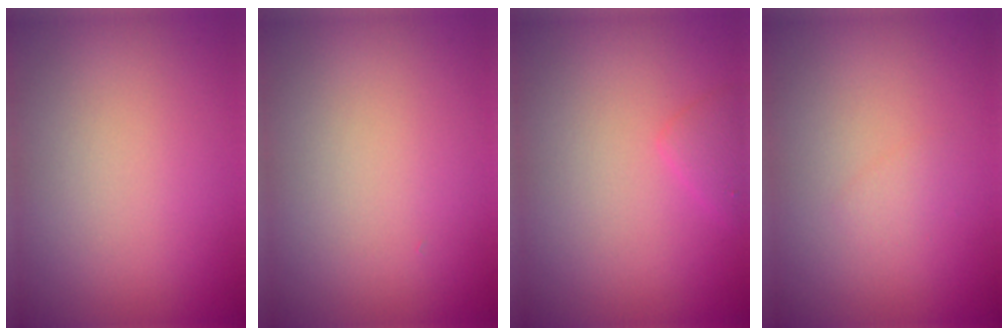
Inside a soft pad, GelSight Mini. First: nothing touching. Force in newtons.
{"total": 0.0}
{"total": 1.2, "press": 1.2, "slide": 0.0}
{"total": 0.7, "press": 0.7, "slide": 0.1}